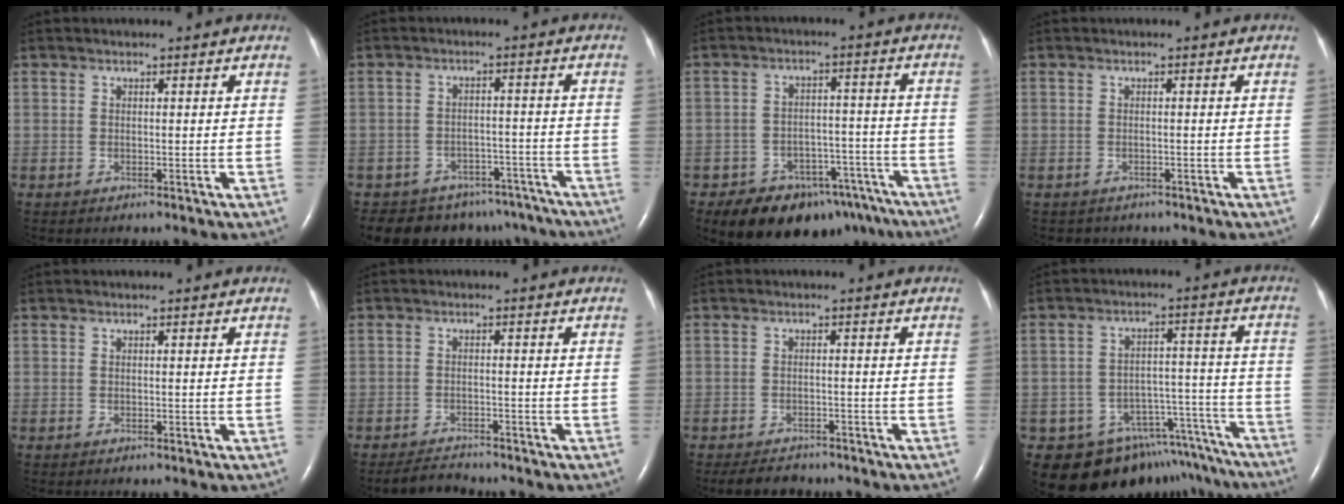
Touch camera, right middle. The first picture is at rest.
{"total": 12.2, "force": [-10.2, 6.3, 2.0], "torque": [-0.023, 0.024, -0.117]}
{"total": 14.6, "force": [-11.1, 7.9, 5.3], "torque": [-0.064, 0.029, -0.144]}
{"total": 1.7, "force": [-1.4, 0.9, 0.0], "torque": [-0.010, 0.001, -0.019]}
{"total": 0.0}
{"total": 2.4, "force": [-2.4, 0.2, 0.2], "torque": [-0.012, -0.013, -0.041]}
{"total": 4.1, "force": [-3.6, 1.6, 1.2], "torque": [-0.024, -0.006, -0.052]}
{"total": 16.5, "force": [-14.1, 8.1, 3.1], "torque": [-0.030, 0.057, -0.175]}